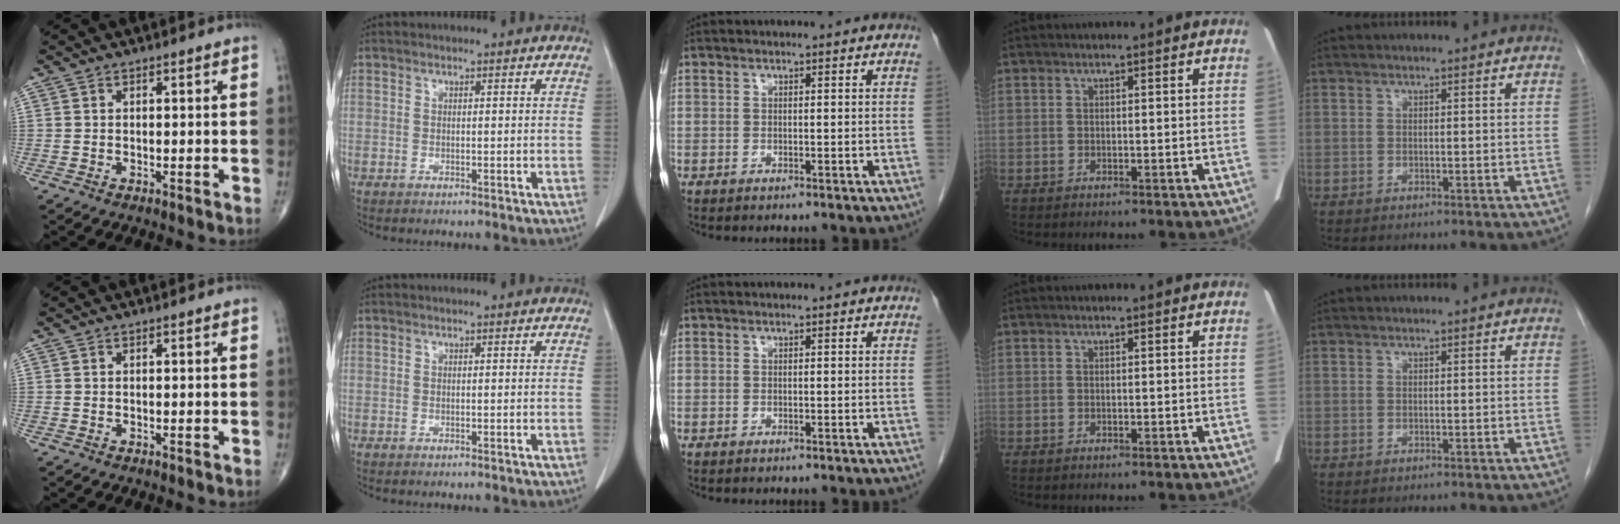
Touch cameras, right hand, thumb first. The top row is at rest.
{}